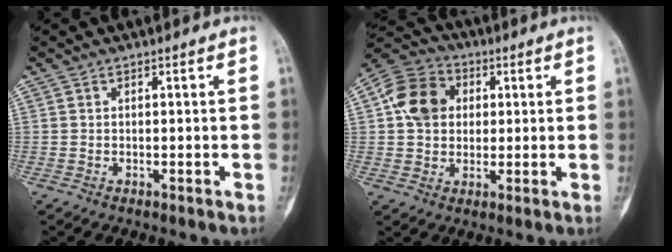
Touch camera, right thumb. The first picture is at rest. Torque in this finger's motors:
{"motor_torque": [0.12, 1.01, 0.85, -0.21, 0.22]}